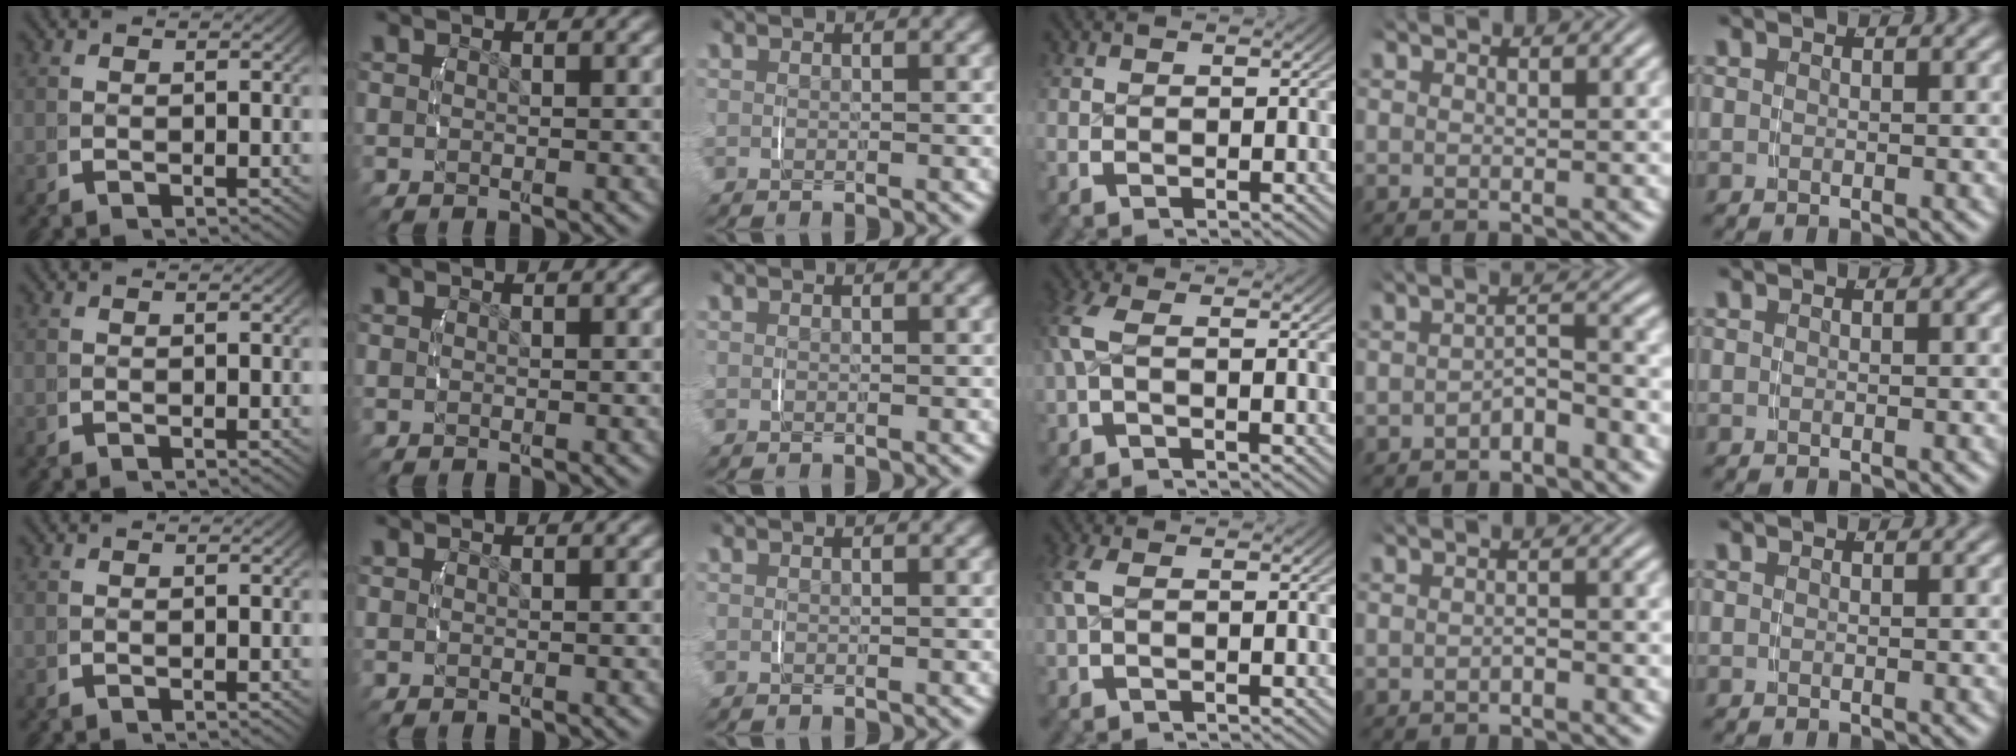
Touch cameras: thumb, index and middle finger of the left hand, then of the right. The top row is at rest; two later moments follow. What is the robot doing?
{"motion": "lift_and_place", "object": "toothpaste"}